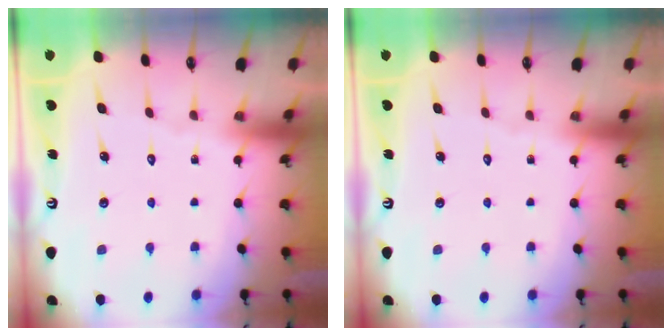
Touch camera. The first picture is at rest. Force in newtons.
{"total": 0.0}